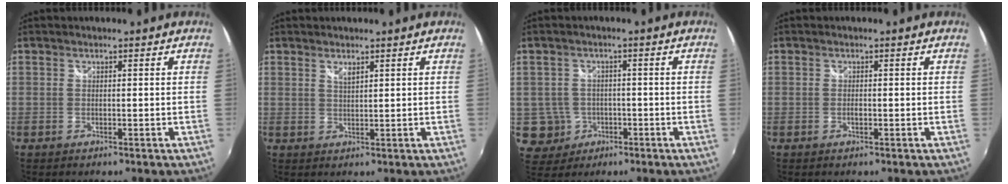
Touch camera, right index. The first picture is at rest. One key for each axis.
{"total": 1.7, "fx": 1.2, "fy": 0.5, "fz": 1.1, "tx": -0.018, "ty": -0.001, "tz": 0.021}
{"total": 6.5, "fx": -1.6, "fy": 6.2, "fz": 1.0, "tx": -0.041, "ty": 0.011, "tz": -0.013}
{"total": 0.8, "fx": -0.3, "fy": 0.3, "fz": 0.7, "tx": -0.013, "ty": -0.001, "tz": -0.007}